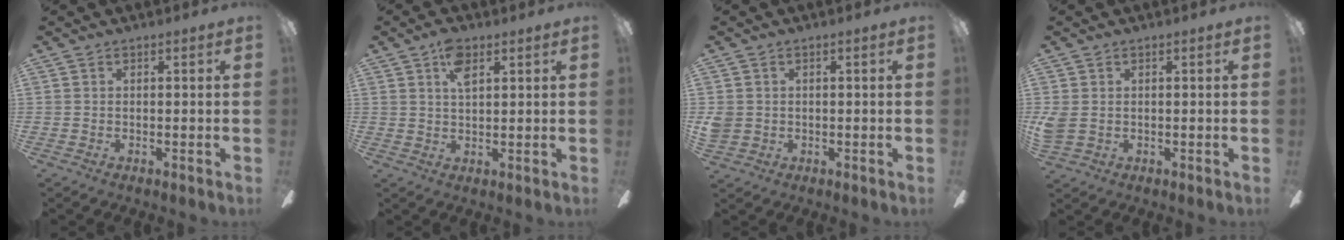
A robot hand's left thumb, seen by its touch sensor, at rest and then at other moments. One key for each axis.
{"total": 5.4, "fx": 2.9, "fy": 2.5, "fz": 3.8, "tx": -0.068, "ty": 0.000, "tz": 0.047}
{"total": 2.8, "fx": 0.4, "fy": 2.6, "fz": 0.8, "tx": -0.017, "ty": 0.006, "tz": 0.010}
{"total": 2.9, "fx": 0.6, "fy": 2.1, "fz": 1.8, "tx": -0.044, "ty": 0.001, "tz": 0.011}